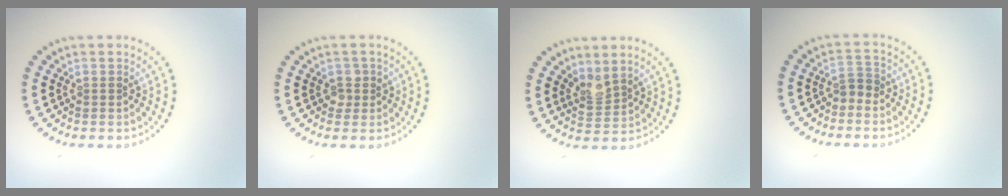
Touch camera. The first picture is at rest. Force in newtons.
{"total": 1.2, "press": 1.1, "slide": 0.4}
{"total": 2.0, "press": 1.5, "slide": 1.3}
{"total": 1.3, "press": 1.0, "slide": 0.7}